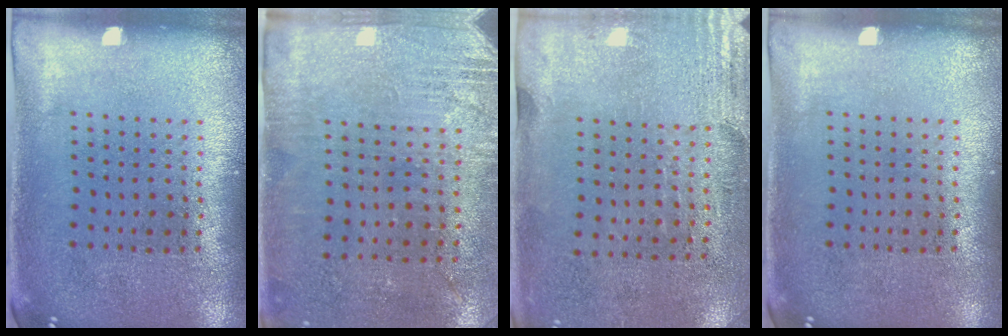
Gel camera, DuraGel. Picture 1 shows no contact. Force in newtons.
{"total": 2.8, "press": 2.5, "slide": 1.2}
{"total": 2.9, "press": 2.5, "slide": 1.5}
{"total": 0.0}